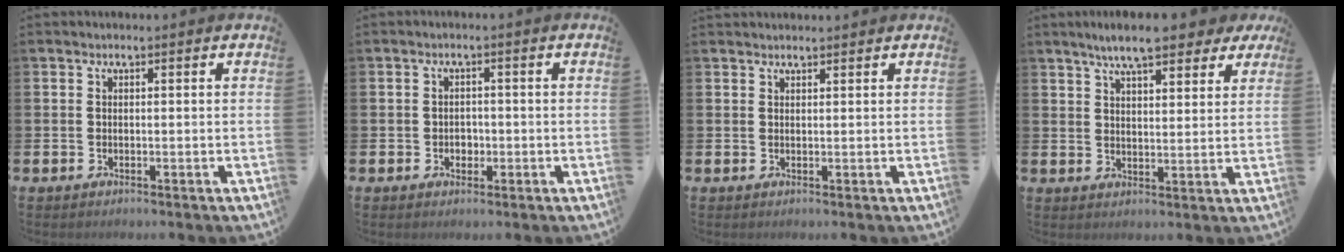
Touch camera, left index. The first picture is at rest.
{"total": 1.8, "force": [-0.4, 1.5, 0.7], "torque": [-0.006, 0.001, -0.012]}
{"total": 1.2, "force": [1.2, 0.2, 0.1], "torque": [0.005, -0.002, 0.021]}
{"total": 8.0, "force": [6.9, 1.9, 3.7], "torque": [-0.074, -0.019, 0.120]}